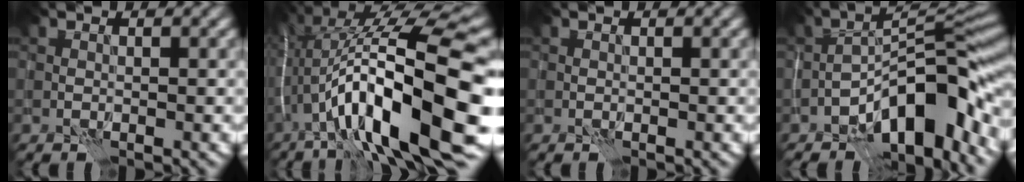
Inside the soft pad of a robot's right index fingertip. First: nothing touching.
{"total": 17.6, "force": [-3.1, 4.8, 16.6], "torque": [-0.284, 0.040, -0.059]}
{"total": 0.0}
{"total": 11.4, "force": [-6.3, 3.6, 8.8], "torque": [-0.113, 0.021, -0.116]}